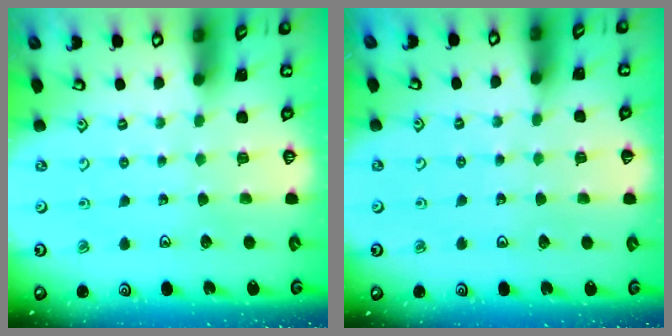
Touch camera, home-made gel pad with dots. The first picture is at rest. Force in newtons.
{"total": 2.3, "press": 2.3, "slide": 0.2}